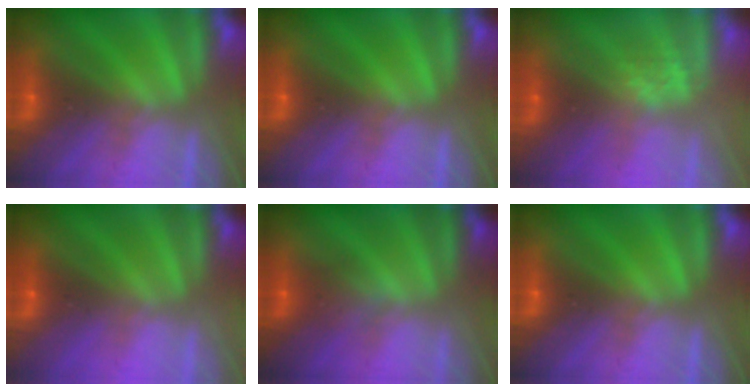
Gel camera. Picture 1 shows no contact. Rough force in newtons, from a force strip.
{"total": 0.0}
{"total": 2.8}
{"total": 3.0}
{"total": 1.6}
{"total": 0.0}